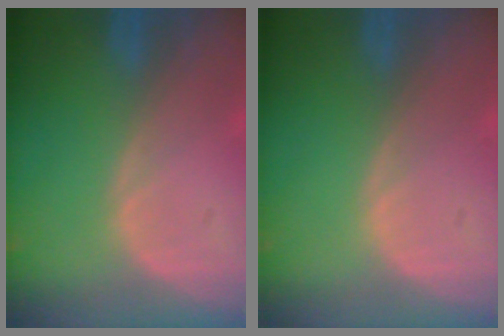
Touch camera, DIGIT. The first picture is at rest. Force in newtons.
{"total": 0.0}